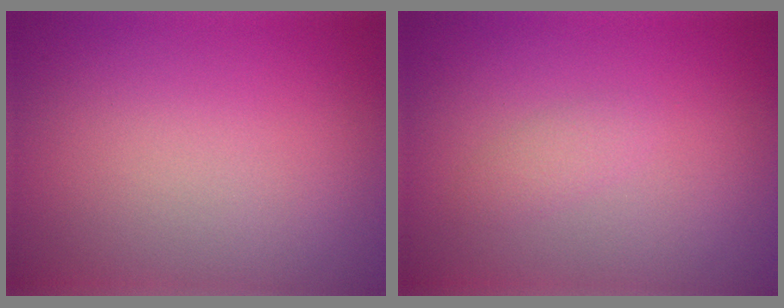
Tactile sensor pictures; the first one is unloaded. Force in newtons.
{"total": 1.0, "press": 1.0, "slide": 0.0}